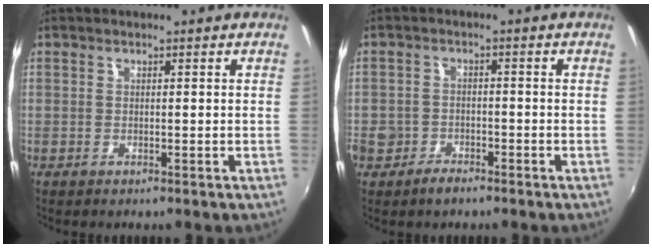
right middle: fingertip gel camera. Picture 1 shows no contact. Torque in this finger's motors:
{"motor_torque": [0.21, -0.24, 0.03, 0.02]}